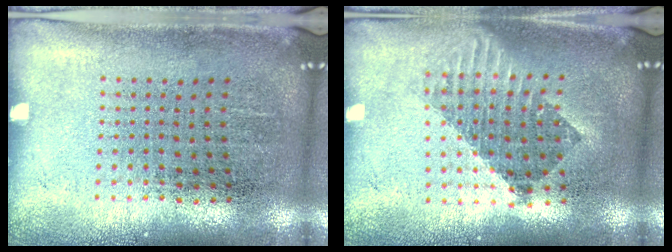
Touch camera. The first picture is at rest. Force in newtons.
{"total": 1.6, "press": 1.4, "slide": 0.9}